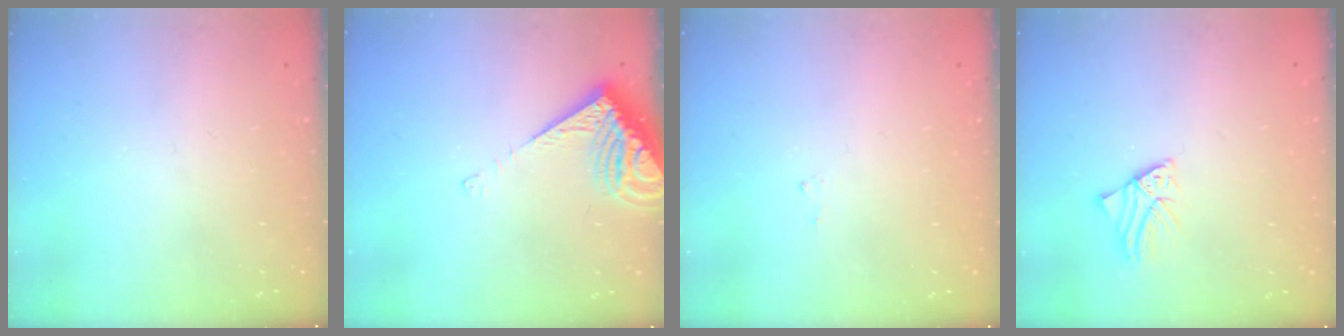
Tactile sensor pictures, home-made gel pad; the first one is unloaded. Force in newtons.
{"total": 7.9, "press": 7.9, "slide": 1.0}
{"total": 3.0, "press": 3.0, "slide": 0.1}
{"total": 1.5, "press": 1.5, "slide": 0.1}